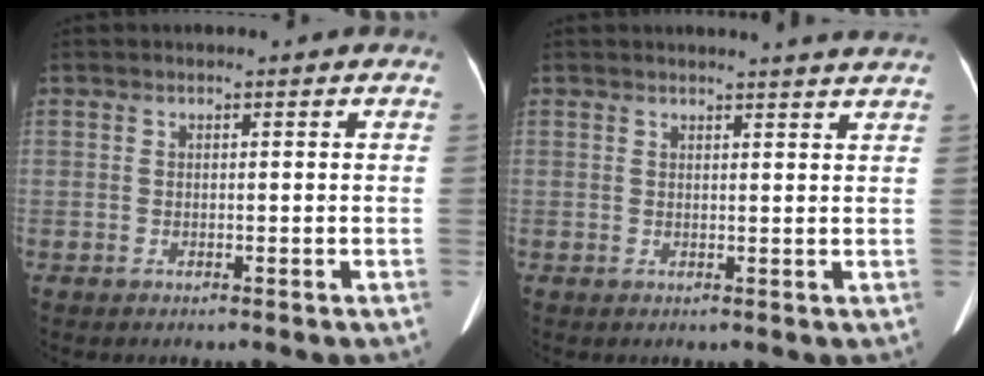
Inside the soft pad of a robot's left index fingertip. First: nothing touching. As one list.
[{"total": 6.5, "force": [6.1, -0.8, 2.1], "torque": [-0.021, -0.021, 0.048]}]